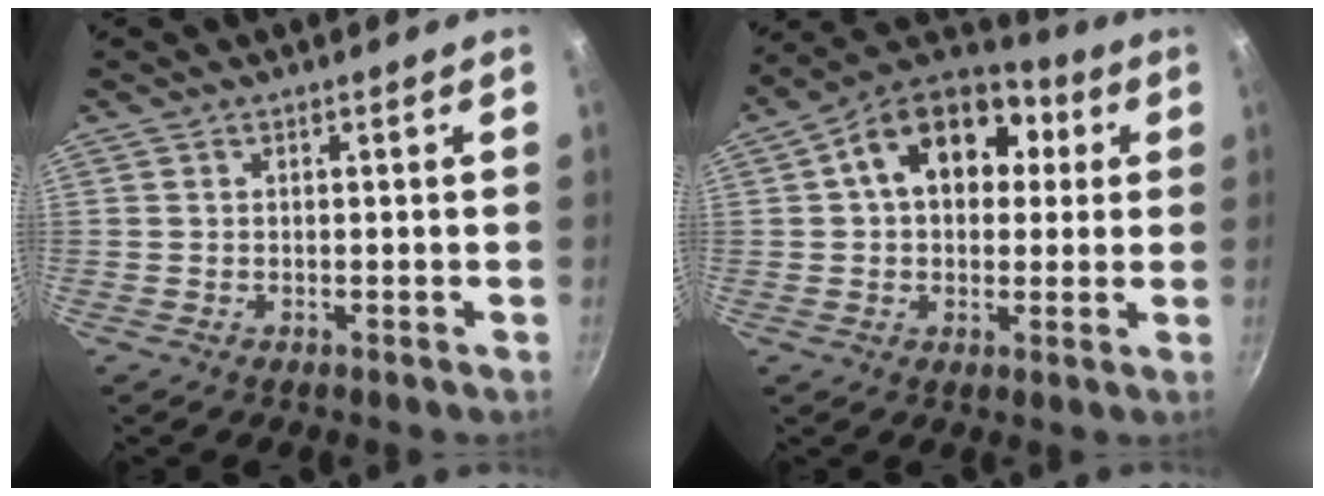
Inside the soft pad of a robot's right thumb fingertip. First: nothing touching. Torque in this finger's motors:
{"motor_torque": [0.54, 3.31, 1.28, -0.11, 0.13]}